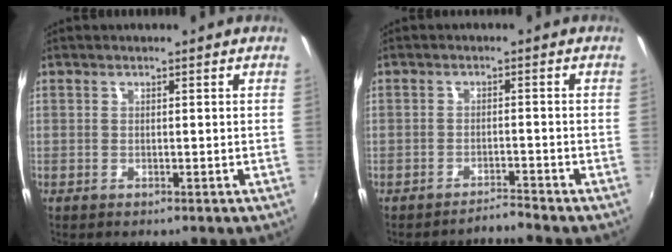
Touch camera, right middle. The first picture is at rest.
{"total": 2.3, "force": [-2.1, -0.9, -0.3], "torque": [-0.002, 0.002, -0.035]}